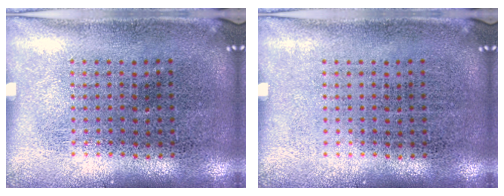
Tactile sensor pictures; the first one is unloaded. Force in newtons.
{"total": 0.0}